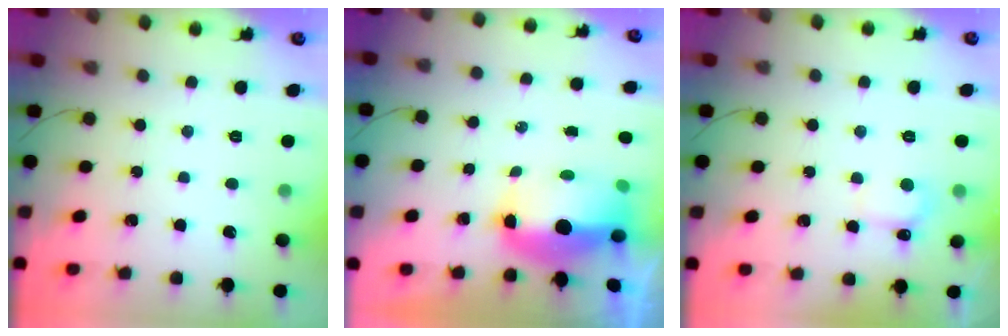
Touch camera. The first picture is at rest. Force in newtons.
{"total": 9.0, "press": 8.8, "slide": 1.8}
{"total": 5.5, "press": 5.2, "slide": 1.5}